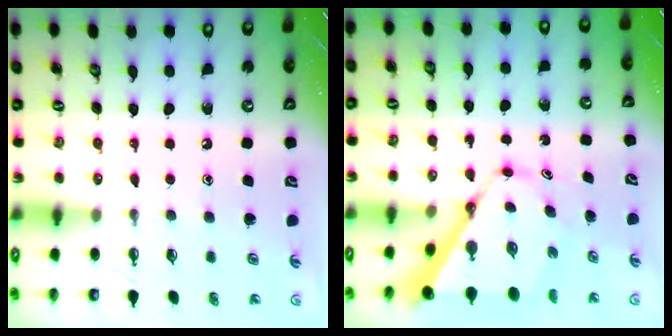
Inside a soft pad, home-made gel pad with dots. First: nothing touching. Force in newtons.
{"total": 10.1, "press": 10.0, "slide": 0.9}